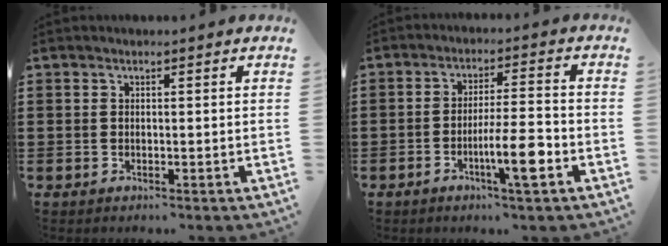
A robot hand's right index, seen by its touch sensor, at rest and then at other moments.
{"total": 8.1, "force": [-3.2, 1.3, 7.3], "torque": [-0.131, -0.003, -0.057]}